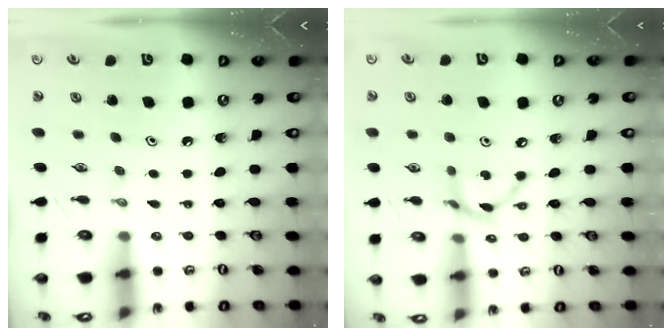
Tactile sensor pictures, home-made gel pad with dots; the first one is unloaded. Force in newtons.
{"total": 9.0, "press": 9.0, "slide": 0.3}